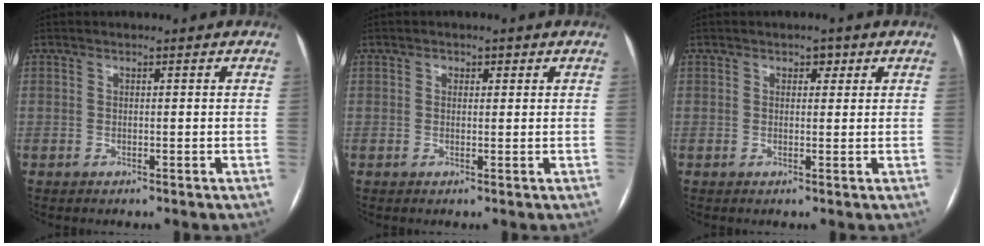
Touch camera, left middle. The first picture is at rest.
{"total": 1.3, "force": [0.6, 0.9, 0.7], "torque": [-0.011, 0.005, 0.008]}
{"total": 1.7, "force": [0.9, 1.1, 0.9], "torque": [-0.014, 0.008, 0.014]}